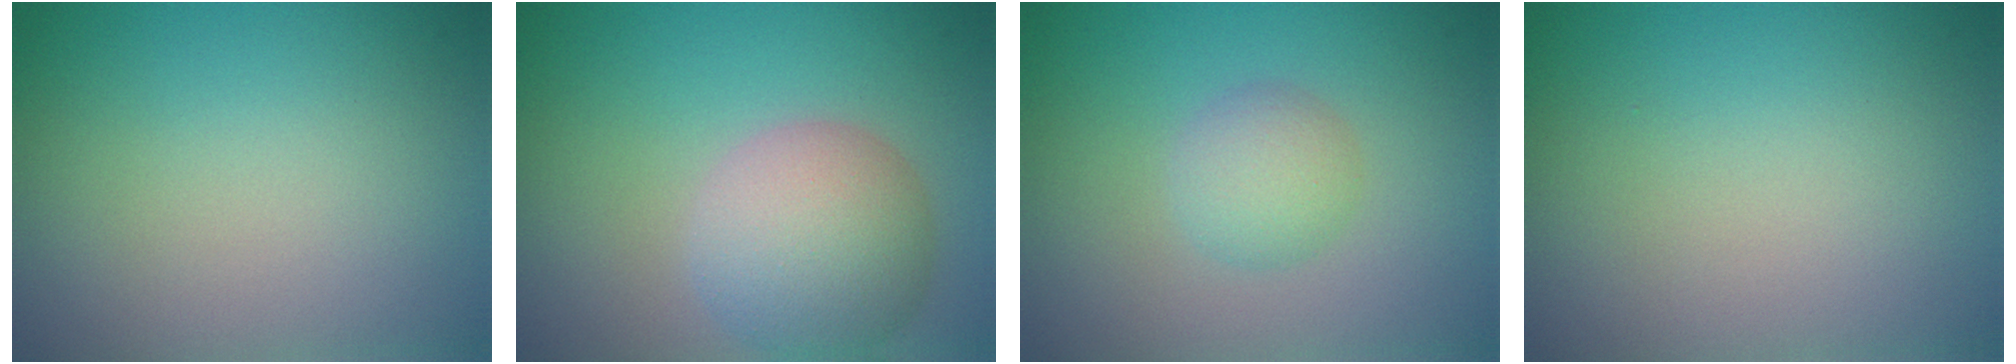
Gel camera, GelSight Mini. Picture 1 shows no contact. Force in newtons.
{"total": 6.3, "press": 6.2, "slide": 0.4}
{"total": 2.4, "press": 2.4, "slide": 0.1}
{"total": 0.0}